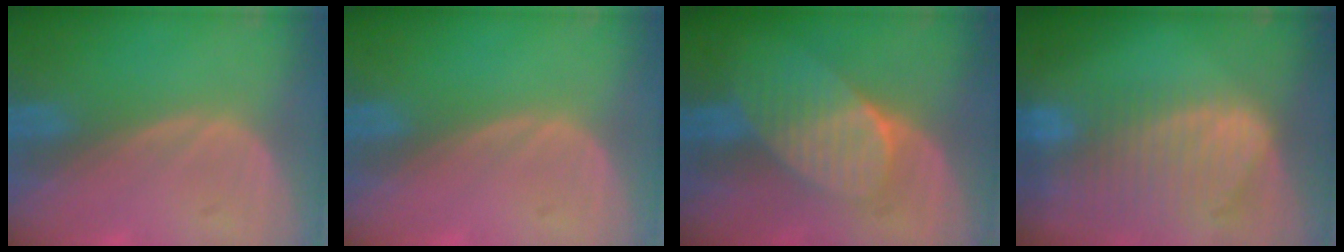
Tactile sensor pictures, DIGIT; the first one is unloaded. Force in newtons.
{"total": 0.0}
{"total": 7.8, "press": 7.0, "slide": 3.4}
{"total": 10.4, "press": 8.9, "slide": 5.4}